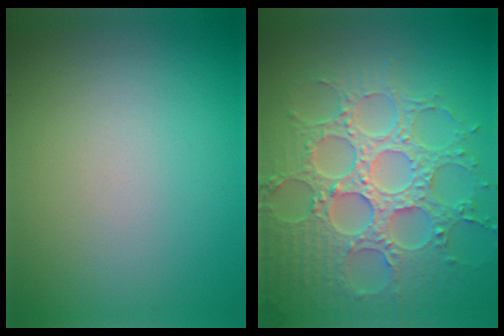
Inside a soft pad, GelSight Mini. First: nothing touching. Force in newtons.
{"total": 8.3, "press": 6.5, "slide": 5.1}